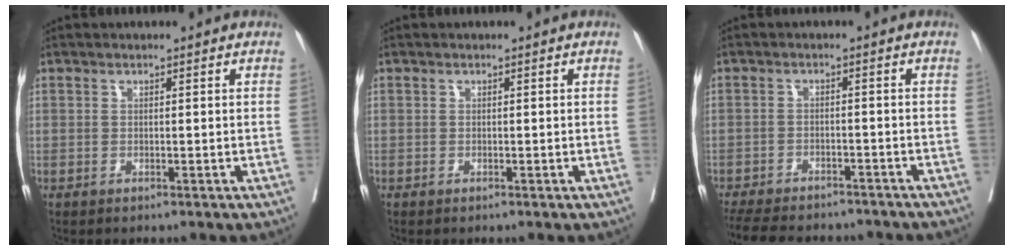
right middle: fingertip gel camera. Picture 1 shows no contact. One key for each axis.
{"total": 0.0}
{"total": 15.9, "fx": -13.9, "fy": 4.6, "fz": 6.2, "tx": -0.149, "ty": -0.016, "tz": -0.186}